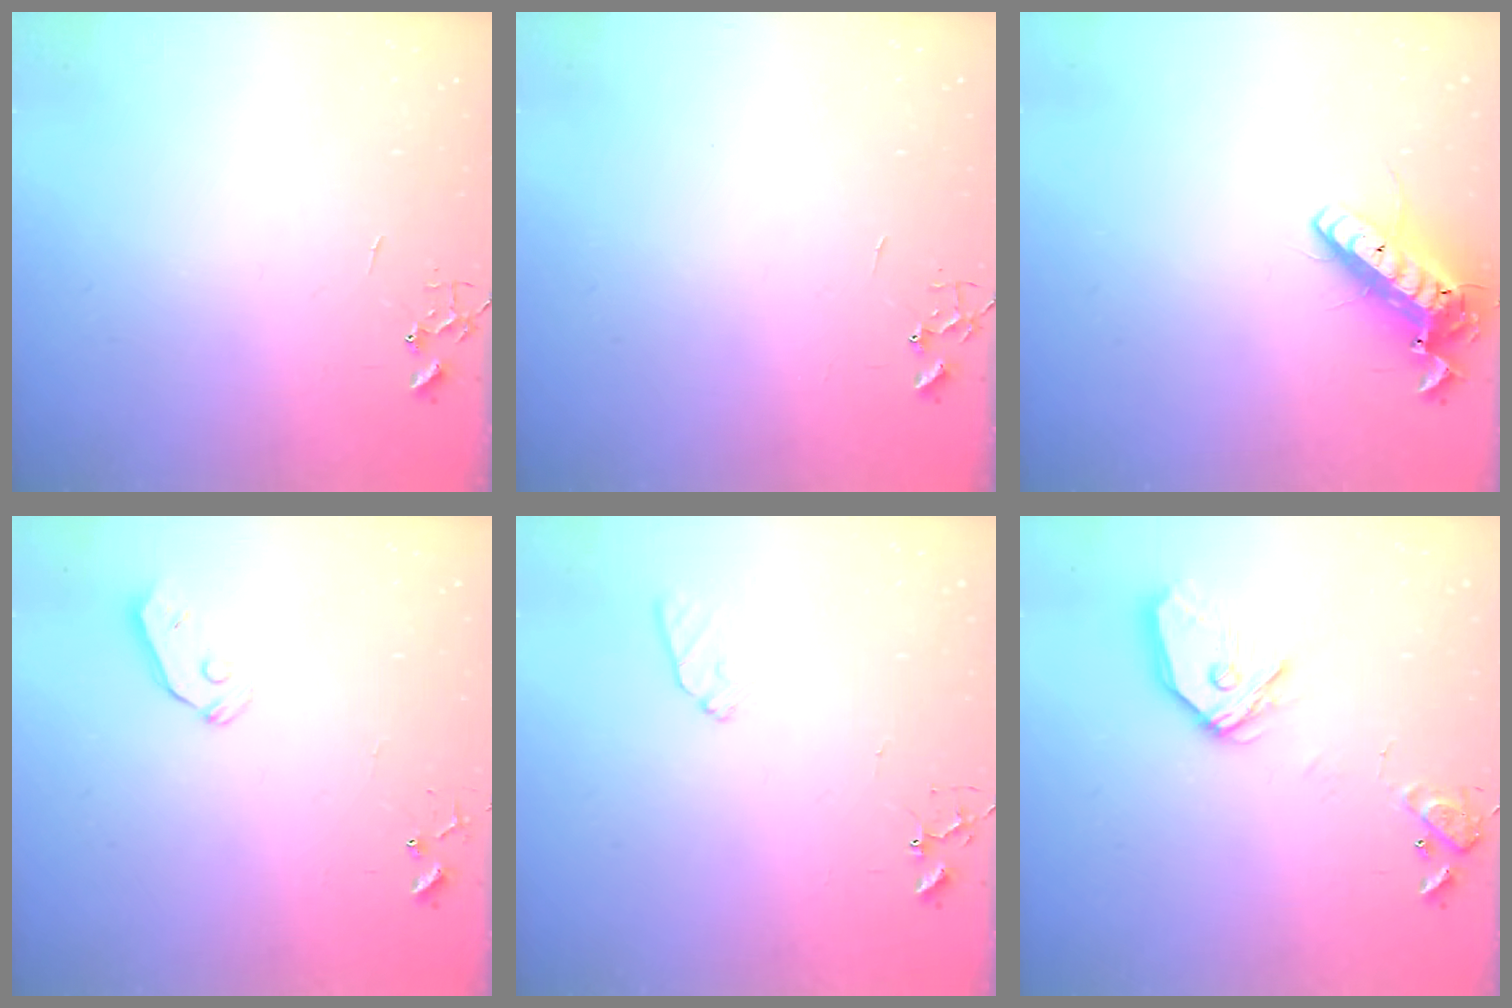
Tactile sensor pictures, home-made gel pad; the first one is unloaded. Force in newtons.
{"total": 0.0}
{"total": 14.7, "press": 14.4, "slide": 2.9}
{"total": 5.6, "press": 5.6, "slide": 0.7}
{"total": 7.7, "press": 7.6, "slide": 0.9}
{"total": 14.7, "press": 14.6, "slide": 1.9}